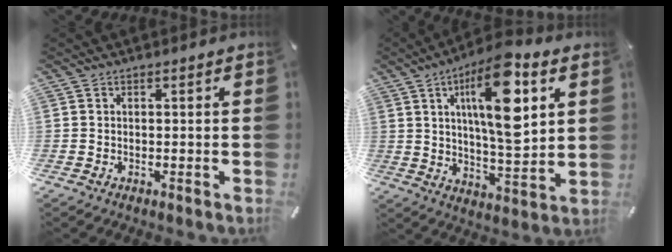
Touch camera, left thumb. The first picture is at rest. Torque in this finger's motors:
{"motor_torque": [2.52, 2.49, 1.79, -0.98, 0.25]}